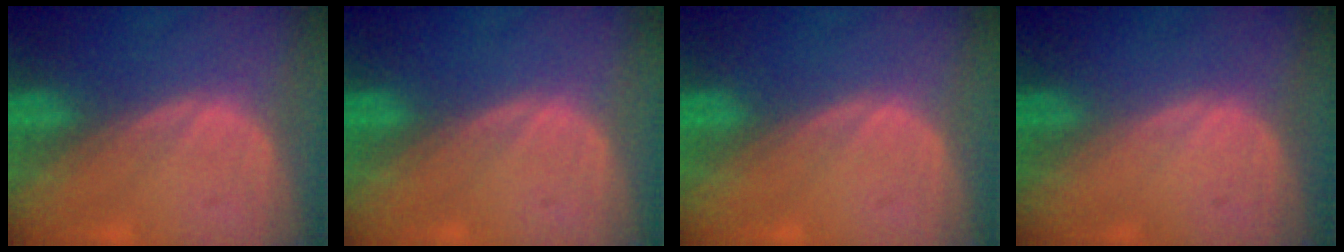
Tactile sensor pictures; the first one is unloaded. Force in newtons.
{"total": 0.0}
{"total": 0.0}
{"total": 0.0}